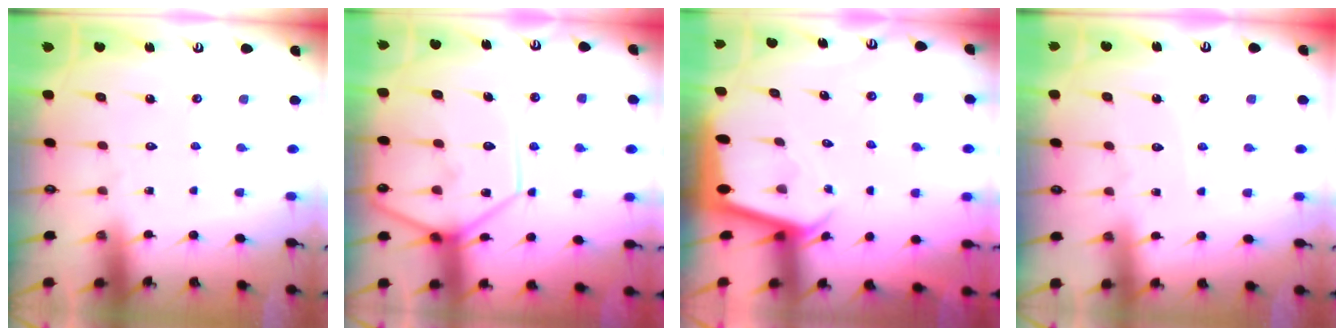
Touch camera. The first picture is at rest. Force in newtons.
{"total": 14.6, "press": 14.5, "slide": 1.5}
{"total": 2.0, "press": 2.0, "slide": 0.1}
{"total": 2.6, "press": 2.6, "slide": 0.4}